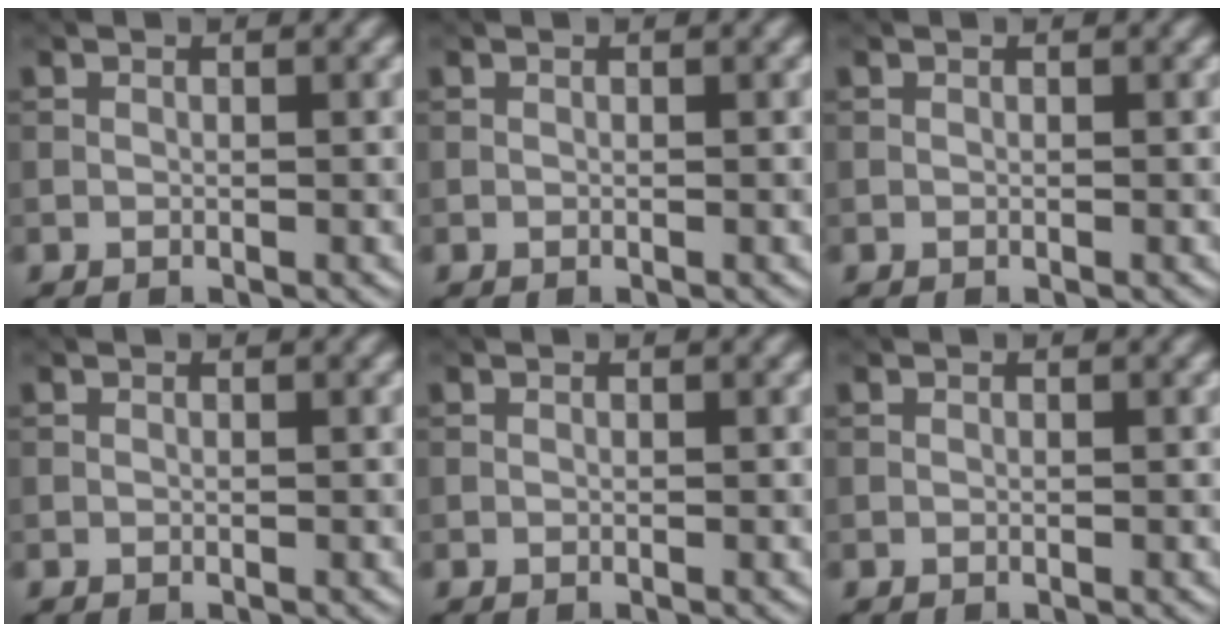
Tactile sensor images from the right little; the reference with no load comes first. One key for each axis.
{"total": 0.0}
{"total": 0.0}
{"total": 0.0}
{"total": 0.0}
{"total": 0.0}